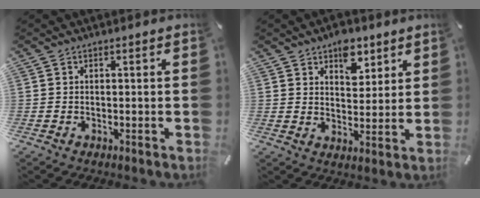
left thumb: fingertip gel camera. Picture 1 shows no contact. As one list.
[{"total": 7.4, "force": [4.7, 4.6, 3.4], "torque": [-0.027, -0.021, 0.077]}]